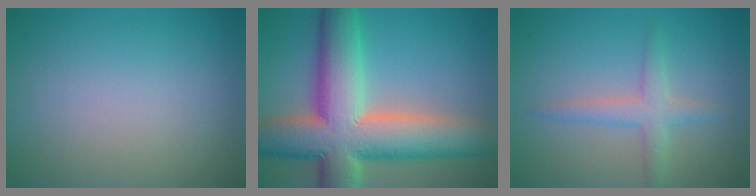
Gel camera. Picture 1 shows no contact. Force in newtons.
{"total": 13.4, "press": 13.4, "slide": 0.9}
{"total": 2.4, "press": 2.4, "slide": 0.1}